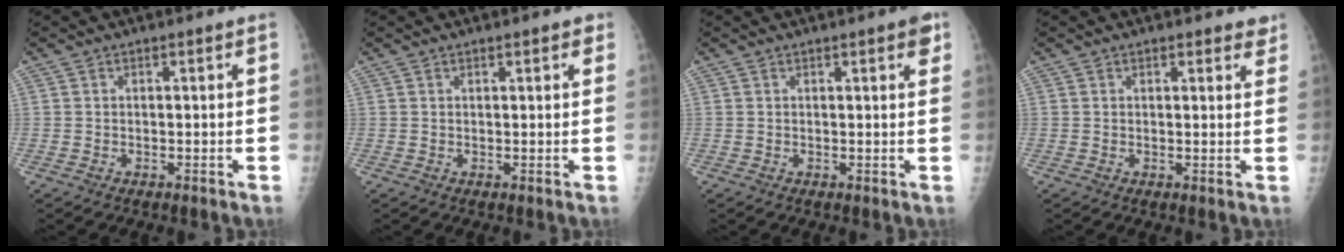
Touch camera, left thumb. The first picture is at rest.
{"total": 1.7, "force": [1.1, 0.6, 1.2], "torque": [-0.010, -0.002, 0.011]}
{"total": 2.6, "force": [1.4, 0.6, 2.1], "torque": [-0.020, -0.002, 0.014]}
{"total": 2.8, "force": [2.2, 1.2, 1.2], "torque": [0.013, -0.007, 0.021]}